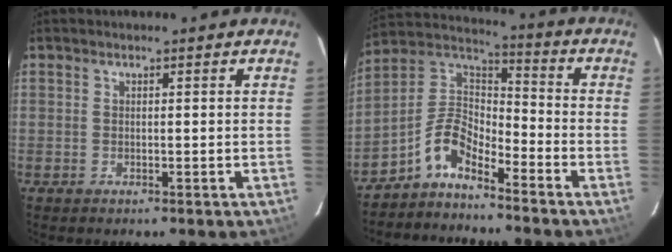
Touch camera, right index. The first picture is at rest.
{"total": 9.0, "force": [-6.4, 3.7, 5.1], "torque": [-0.125, 0.035, -0.136]}